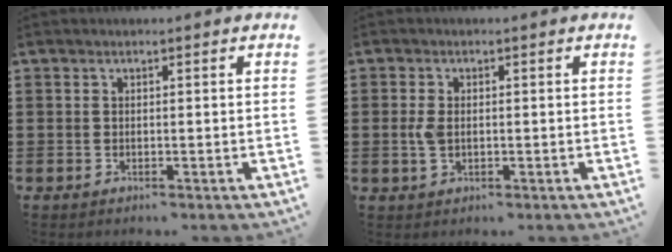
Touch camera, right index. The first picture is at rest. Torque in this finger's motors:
{"motor_torque": [0.93, 0.03, 0.21, 0.09]}